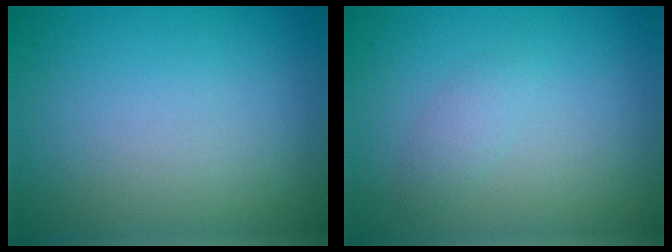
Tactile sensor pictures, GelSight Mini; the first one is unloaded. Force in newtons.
{"total": 1.1, "press": 1.1, "slide": 0.0}